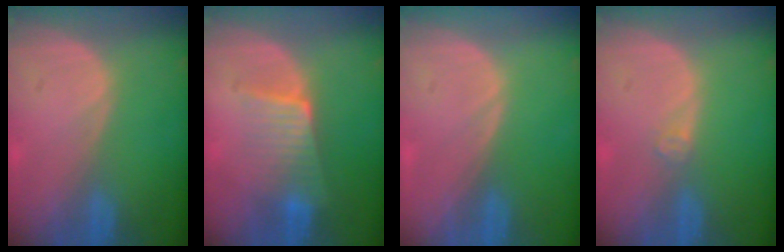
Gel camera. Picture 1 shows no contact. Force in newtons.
{"total": 6.4, "press": 5.8, "slide": 2.9}
{"total": 0.0}
{"total": 1.3, "press": 1.1, "slide": 0.7}